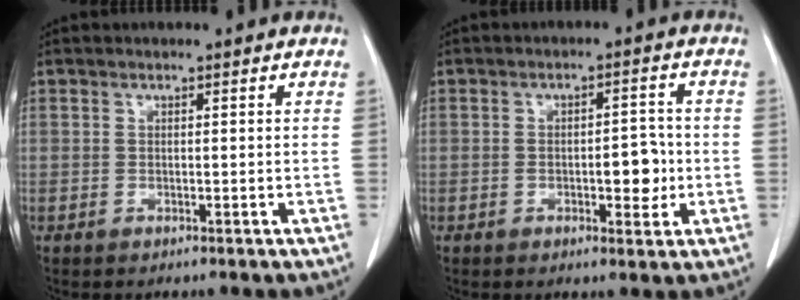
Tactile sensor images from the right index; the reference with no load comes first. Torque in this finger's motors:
{"motor_torque": [0.77, -0.35, 0.35, 0.08]}